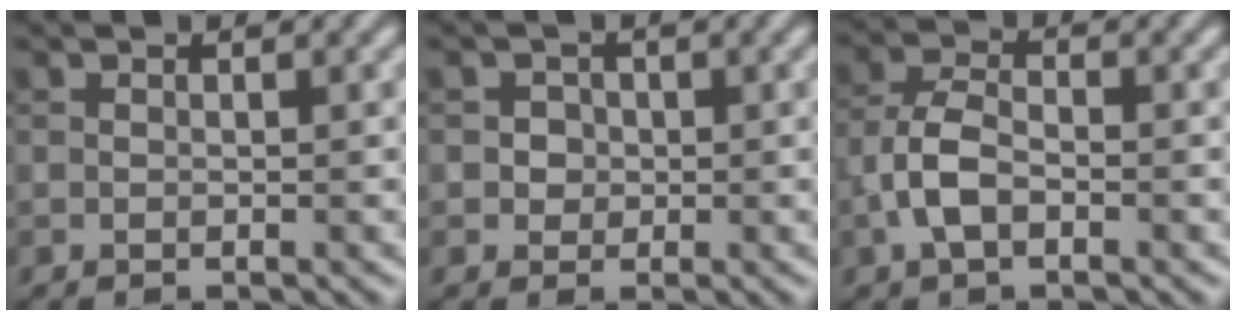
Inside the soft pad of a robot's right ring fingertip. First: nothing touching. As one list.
[{"total": 1.8, "force": [0.3, 1.7, 0.6], "torque": [0.004, 0.005, 0.008]}, {"total": 3.5, "force": [-1.4, 1.9, 2.6], "torque": [-0.054, 0.006, -0.036]}]